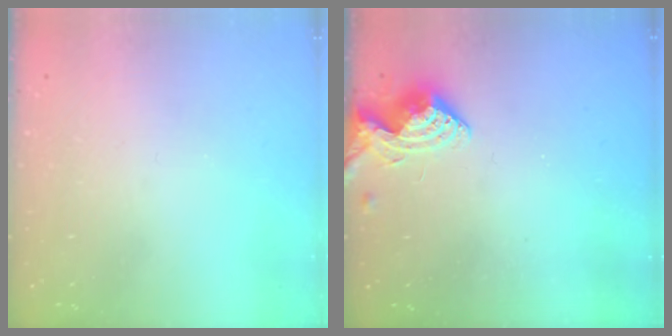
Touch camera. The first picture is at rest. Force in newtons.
{"total": 8.2, "press": 8.1, "slide": 0.3}